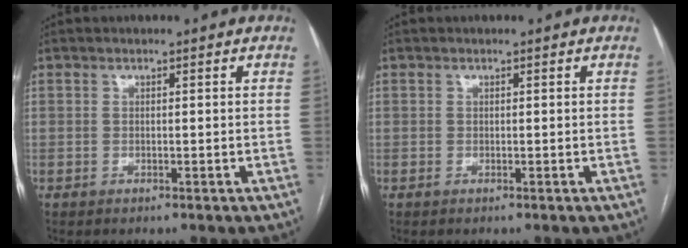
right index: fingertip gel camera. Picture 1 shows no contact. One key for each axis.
{"total": 0.0}